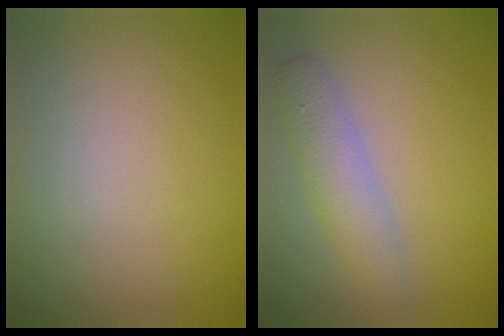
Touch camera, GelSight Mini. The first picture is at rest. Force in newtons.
{"total": 3.3, "press": 3.3, "slide": 0.1}